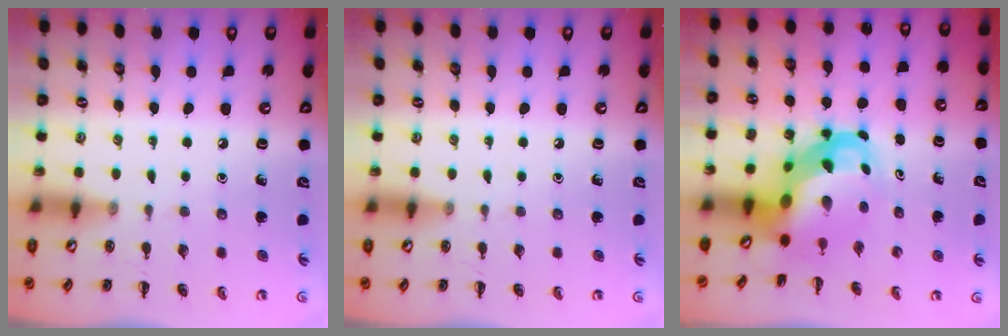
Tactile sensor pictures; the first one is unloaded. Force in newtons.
{"total": 0.0}
{"total": 7.7, "press": 7.3, "slide": 2.2}